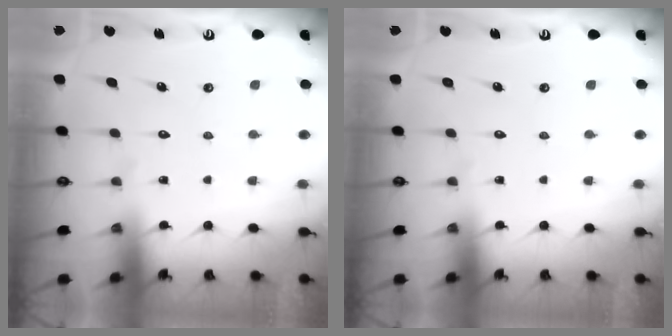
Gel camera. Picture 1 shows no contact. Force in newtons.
{"total": 0.0}